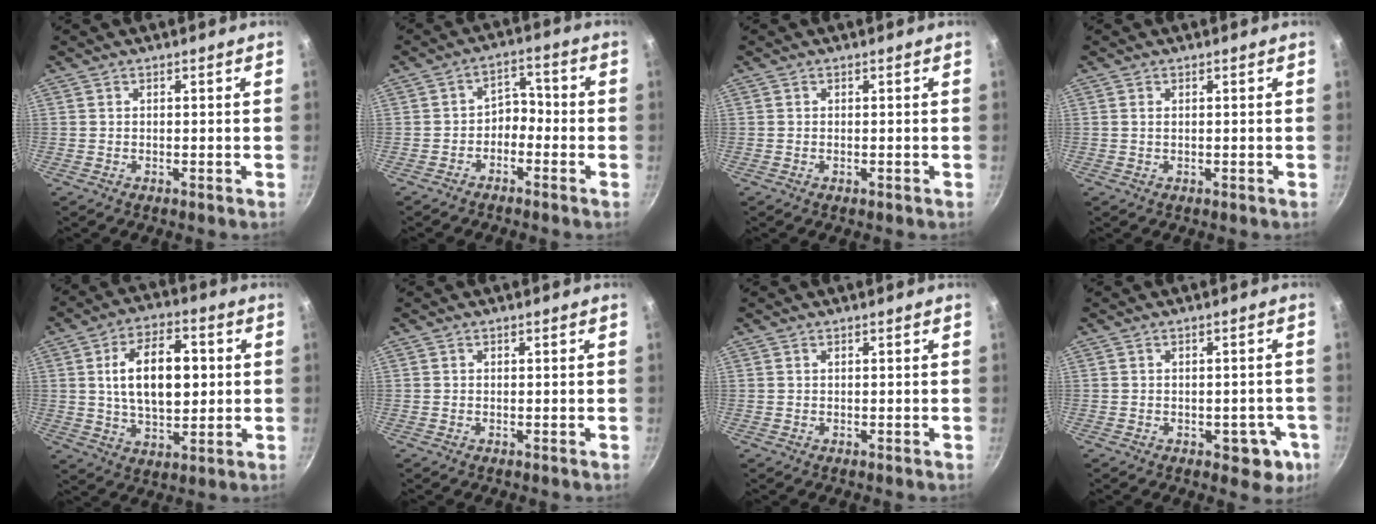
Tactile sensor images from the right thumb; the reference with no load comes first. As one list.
[{"total": 4.9, "force": [-2.1, 3.4, 2.8], "torque": [-0.020, 0.035, -0.046]}, {"total": 0.0}, {"total": 0.6, "force": [0.1, 0.3, 0.5], "torque": [-0.012, 0.003, 0.004]}, {"total": 14.9, "force": [2.0, 8.3, 12.2], "torque": [-0.178, 0.003, 0.035]}, {"total": 0.0}, {"total": 0.0}, {"total": 5.1, "force": [-2.2, 3.0, 3.4], "torque": [-0.011, 0.013, -0.023]}]